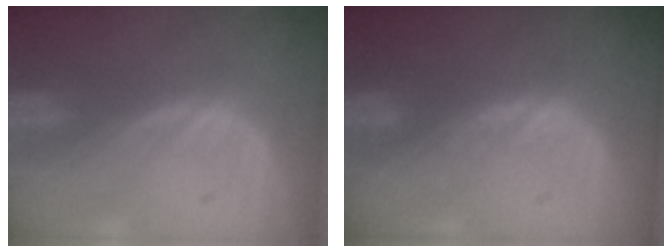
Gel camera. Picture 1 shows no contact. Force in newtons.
{"total": 1.3, "press": 1.1, "slide": 0.7}